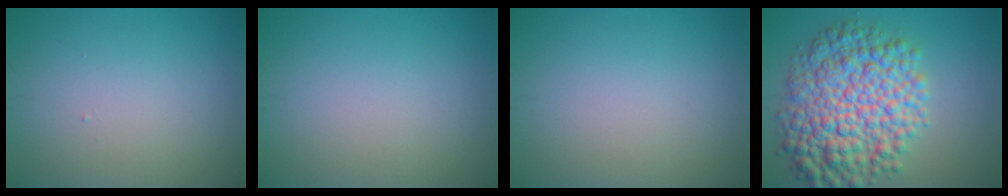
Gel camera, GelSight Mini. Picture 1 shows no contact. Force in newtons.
{"total": 0.0}
{"total": 0.0}
{"total": 10.3, "press": 10.3, "slide": 0.2}